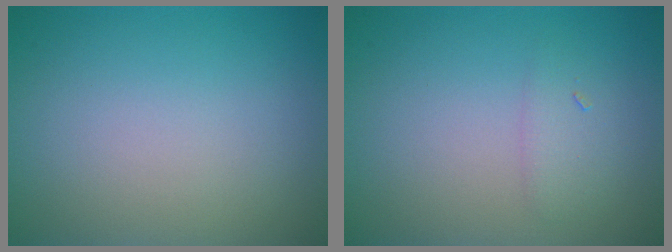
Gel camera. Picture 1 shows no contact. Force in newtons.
{"total": 1.3, "press": 1.3, "slide": 0.1}